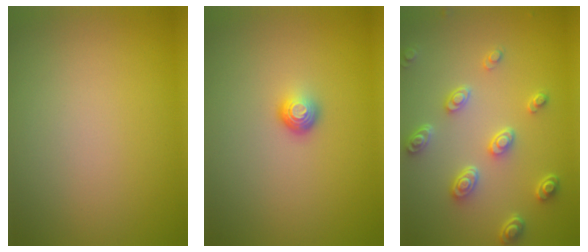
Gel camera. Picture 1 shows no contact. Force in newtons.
{"total": 1.6, "press": 1.0, "slide": 1.2}
{"total": 4.4, "press": 3.3, "slide": 2.8}